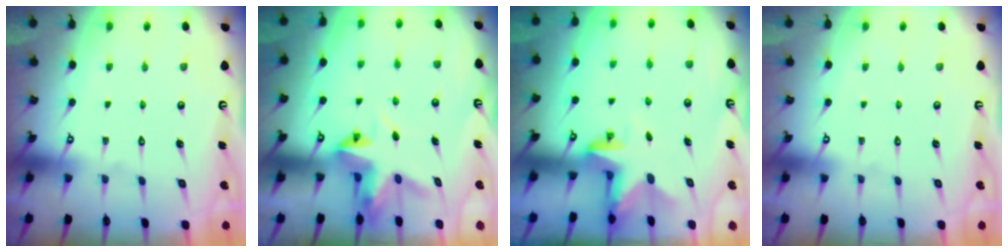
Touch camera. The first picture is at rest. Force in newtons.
{"total": 5.1, "press": 5.0, "slide": 0.3}
{"total": 3.1, "press": 3.1, "slide": 0.2}
{"total": 0.0}